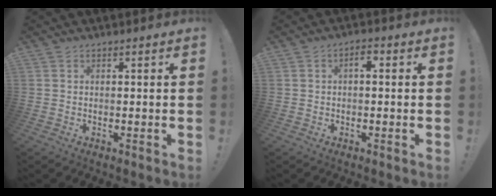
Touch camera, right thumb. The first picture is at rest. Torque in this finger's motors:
{"motor_torque": [0.32, 1.06, 0.15, -0.04, -0.09]}